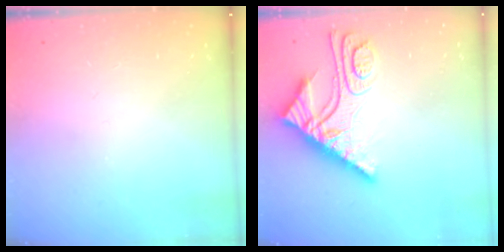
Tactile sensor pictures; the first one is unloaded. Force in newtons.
{"total": 11.6, "press": 11.6, "slide": 1.1}